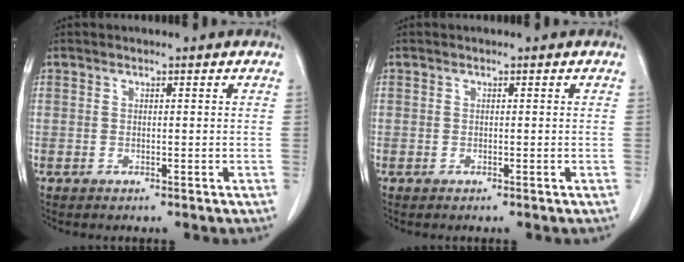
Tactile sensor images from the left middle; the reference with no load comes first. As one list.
[{"total": 0.0}]